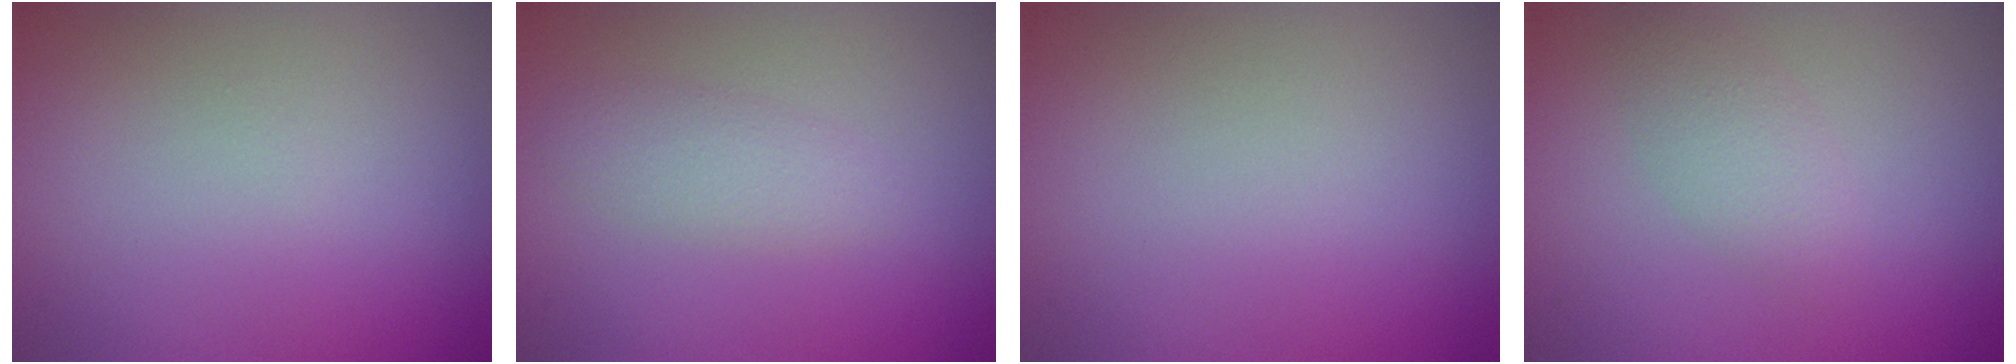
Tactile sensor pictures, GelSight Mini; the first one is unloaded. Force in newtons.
{"total": 2.0, "press": 2.0, "slide": 0.1}
{"total": 0.0}
{"total": 2.1, "press": 2.1, "slide": 0.1}